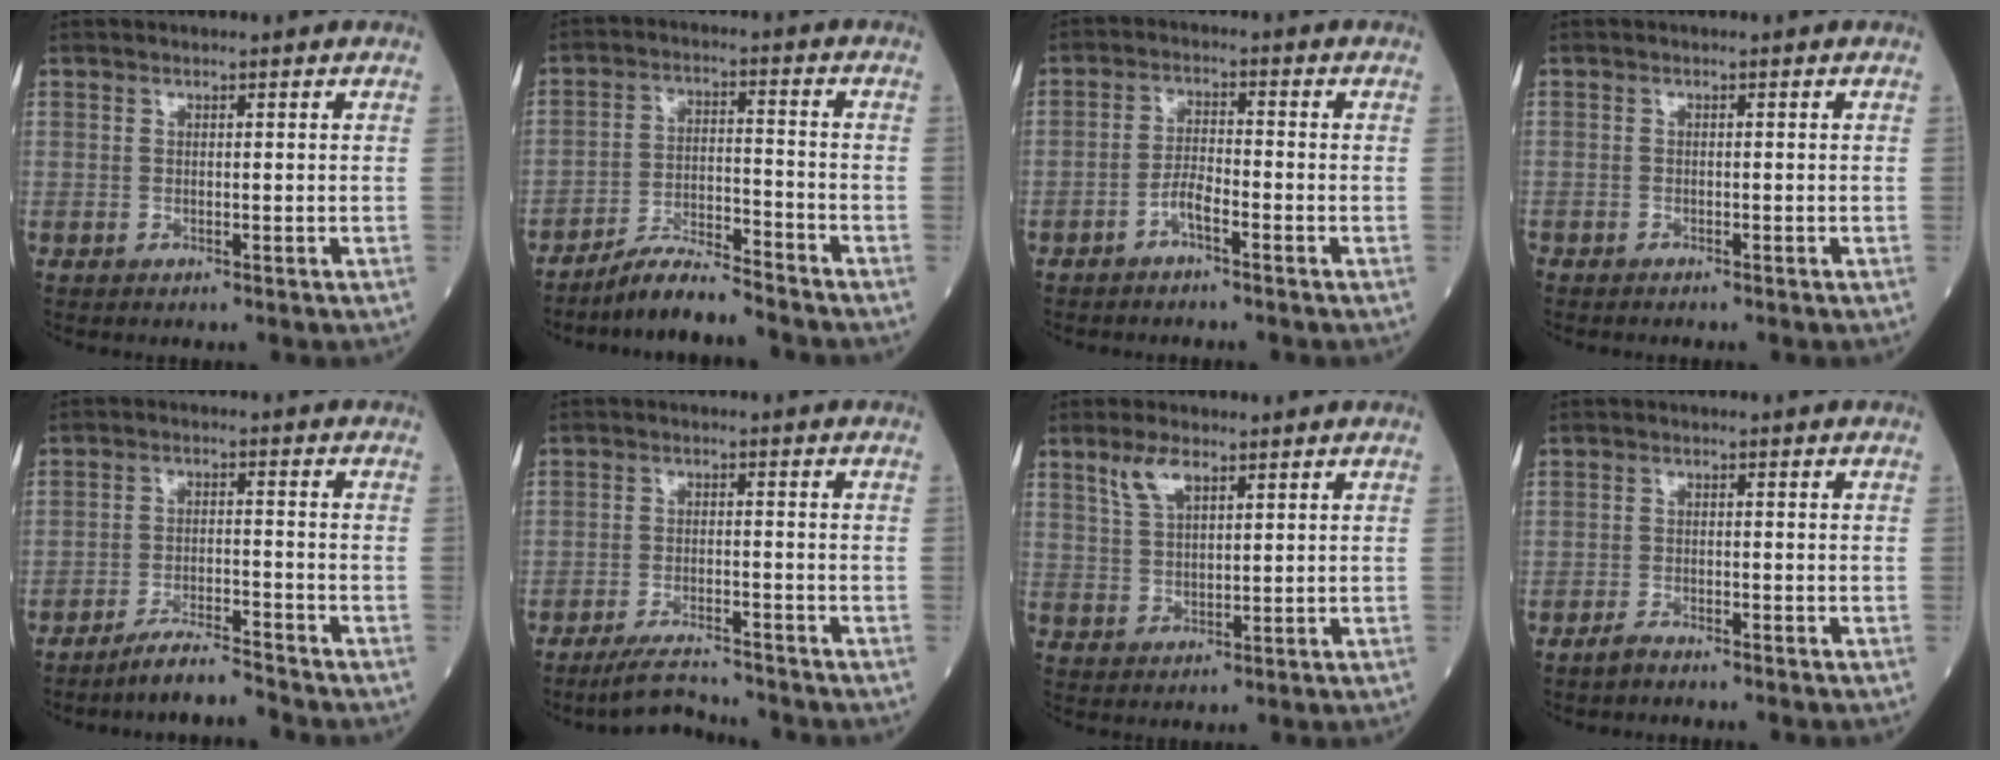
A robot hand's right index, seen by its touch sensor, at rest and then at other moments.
{"total": 7.2, "force": [-6.7, 0.2, 2.5], "torque": [-0.044, -0.009, -0.123]}
{"total": 3.6, "force": [-2.2, 0.6, 2.7], "torque": [-0.051, 0.010, -0.044]}
{"total": 1.0, "force": [-1.0, 0.2, 0.3], "torque": [-0.007, -0.001, -0.016]}
{"total": 5.0, "force": [-4.7, -0.6, 1.6], "torque": [-0.028, -0.015, -0.087]}
{"total": 5.7, "force": [-5.4, 0.1, 1.6], "torque": [-0.031, -0.015, -0.097]}
{"total": 4.8, "force": [3.1, 1.7, 3.3], "torque": [-0.074, 0.007, 0.065]}
{"total": 1.8, "force": [-1.7, 0.2, 0.7], "torque": [-0.021, -0.003, -0.031]}